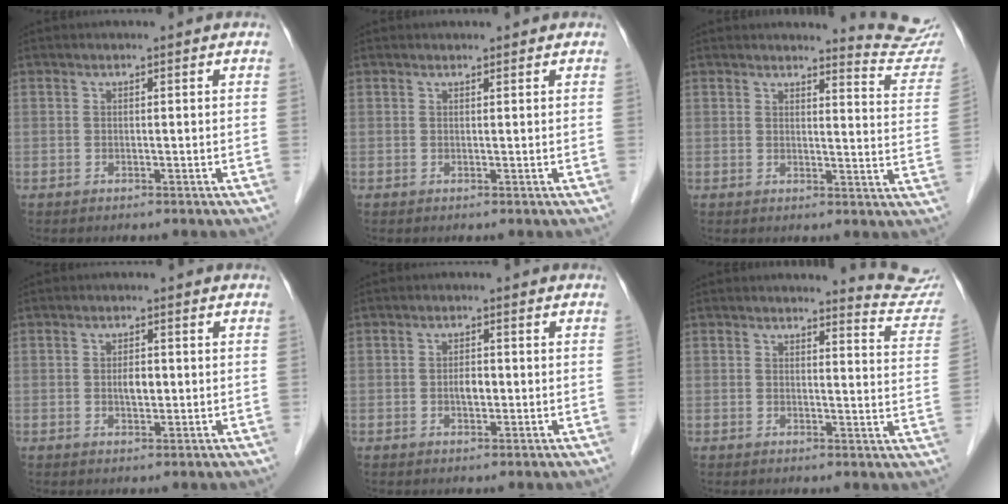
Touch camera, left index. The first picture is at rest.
{"total": 0.9, "force": [0.8, 0.3, 0.1], "torque": [-0.009, 0.009, 0.015]}
{"total": 9.3, "force": [9.2, -0.7, -0.1], "torque": [0.003, -0.090, 0.084]}
{"total": 2.1, "force": [0.0, 1.1, 1.8], "torque": [-0.033, 0.001, 0.001]}
{"total": 1.9, "force": [-0.3, 1.0, 1.5], "torque": [-0.026, 0.002, -0.003]}
{"total": 7.7, "force": [7.7, -0.1, 0.1], "torque": [0.006, -0.067, 0.064]}